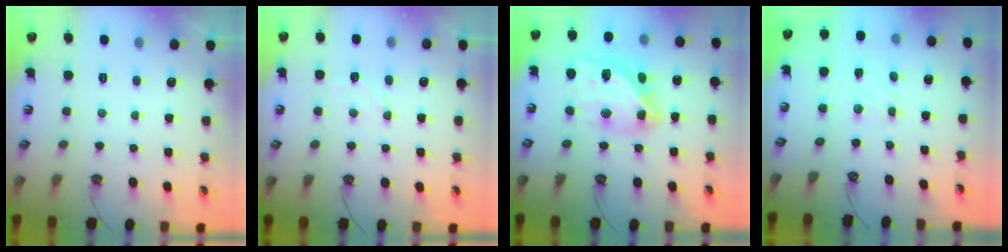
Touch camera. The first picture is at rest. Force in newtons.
{"total": 2.9, "press": 2.9, "slide": 0.4}
{"total": 14.2, "press": 14.2, "slide": 1.1}
{"total": 2.8, "press": 2.8, "slide": 0.5}